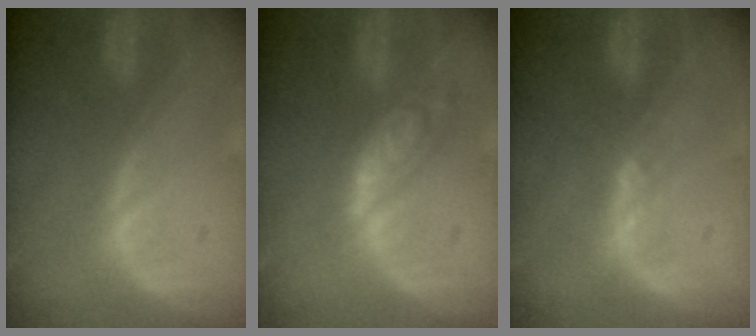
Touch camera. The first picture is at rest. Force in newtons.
{"total": 5.8, "press": 5.1, "slide": 2.8}
{"total": 1.6, "press": 1.5, "slide": 0.7}